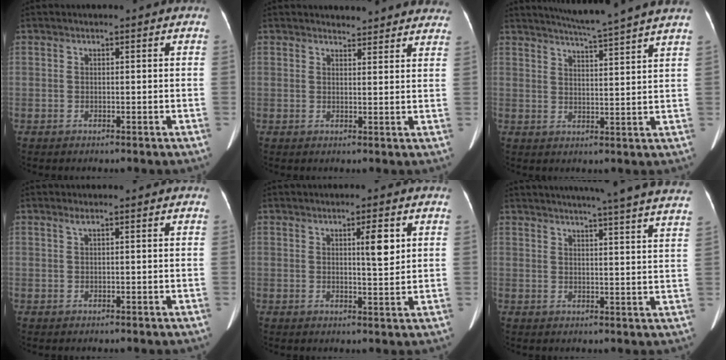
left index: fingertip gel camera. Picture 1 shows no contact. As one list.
[{"total": 8.3, "force": [8.0, 1.9, 1.1], "torque": [0.011, 0.000, 0.068]}, {"total": 12.1, "force": [10.8, -1.8, 5.3], "torque": [-0.091, -0.007, 0.141]}, {"total": 0.7, "force": [0.4, -0.1, 0.6], "torque": [-0.017, 0.011, 0.011]}, {"total": 4.0, "force": [1.4, 0.6, 3.7], "torque": [-0.051, -0.004, 0.019]}, {"total": 22.3, "force": [20.0, -0.6, 9.9], "torque": [-0.146, -0.027, 0.236]}]